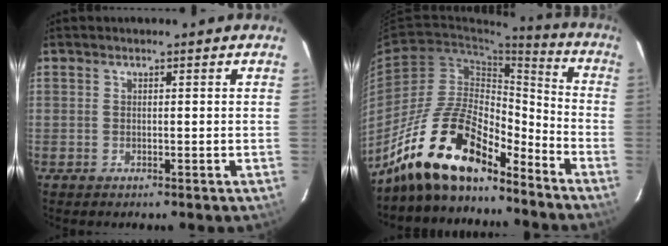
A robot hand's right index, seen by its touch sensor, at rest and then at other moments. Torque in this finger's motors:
{"motor_torque": [1.55, -0.58, 0.72, 0.19]}